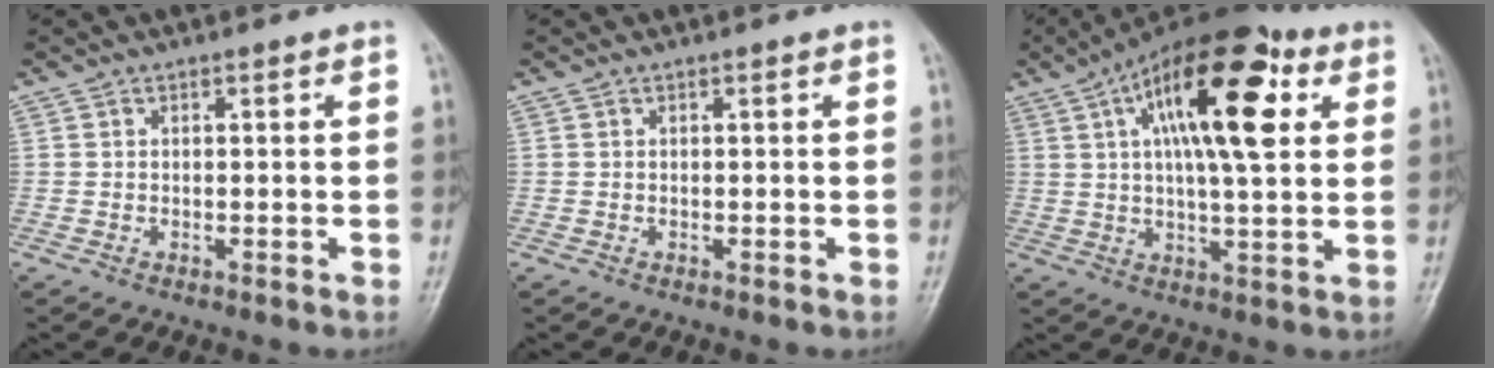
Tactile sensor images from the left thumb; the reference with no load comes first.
{"total": 0.0}
{"total": 19.8, "force": [6.6, 7.5, 17.1], "torque": [-0.257, 0.002, 0.092]}